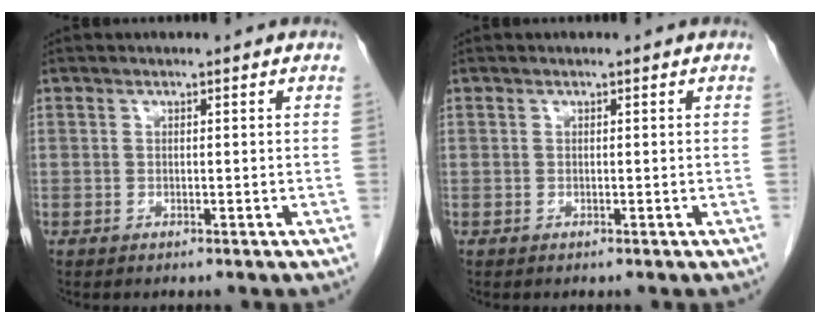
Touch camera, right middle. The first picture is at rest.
{"total": 0.0}